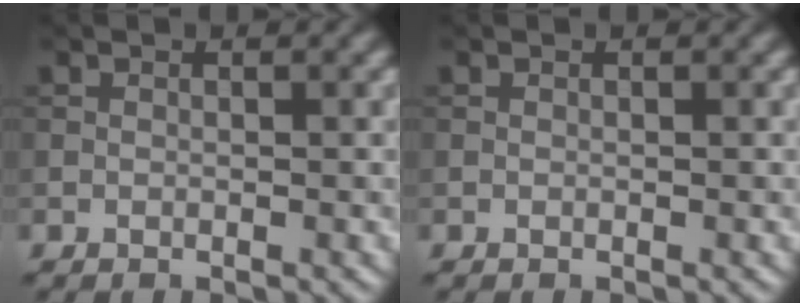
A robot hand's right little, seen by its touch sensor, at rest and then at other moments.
{"total": 0.0}